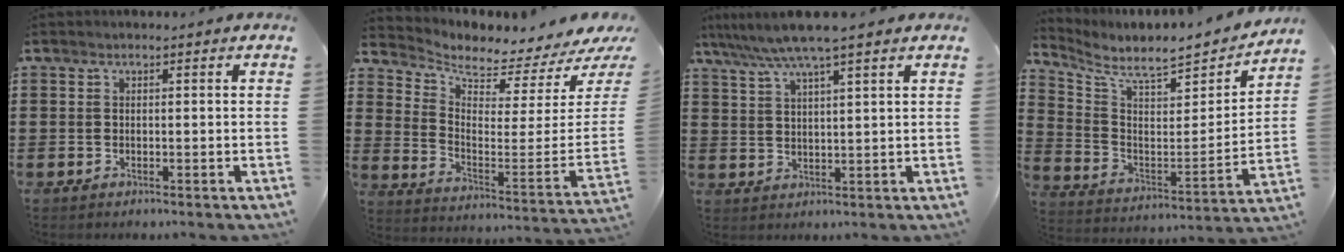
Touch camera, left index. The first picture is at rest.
{"total": 2.6, "force": [2.5, 0.3, 0.6], "torque": [-0.028, -0.053, 0.036]}
{"total": 6.3, "force": [5.1, -0.2, 3.8], "torque": [-0.086, -0.016, 0.088]}
{"total": 6.9, "force": [6.5, 0.8, 2.2], "torque": [-0.072, -0.064, 0.105]}